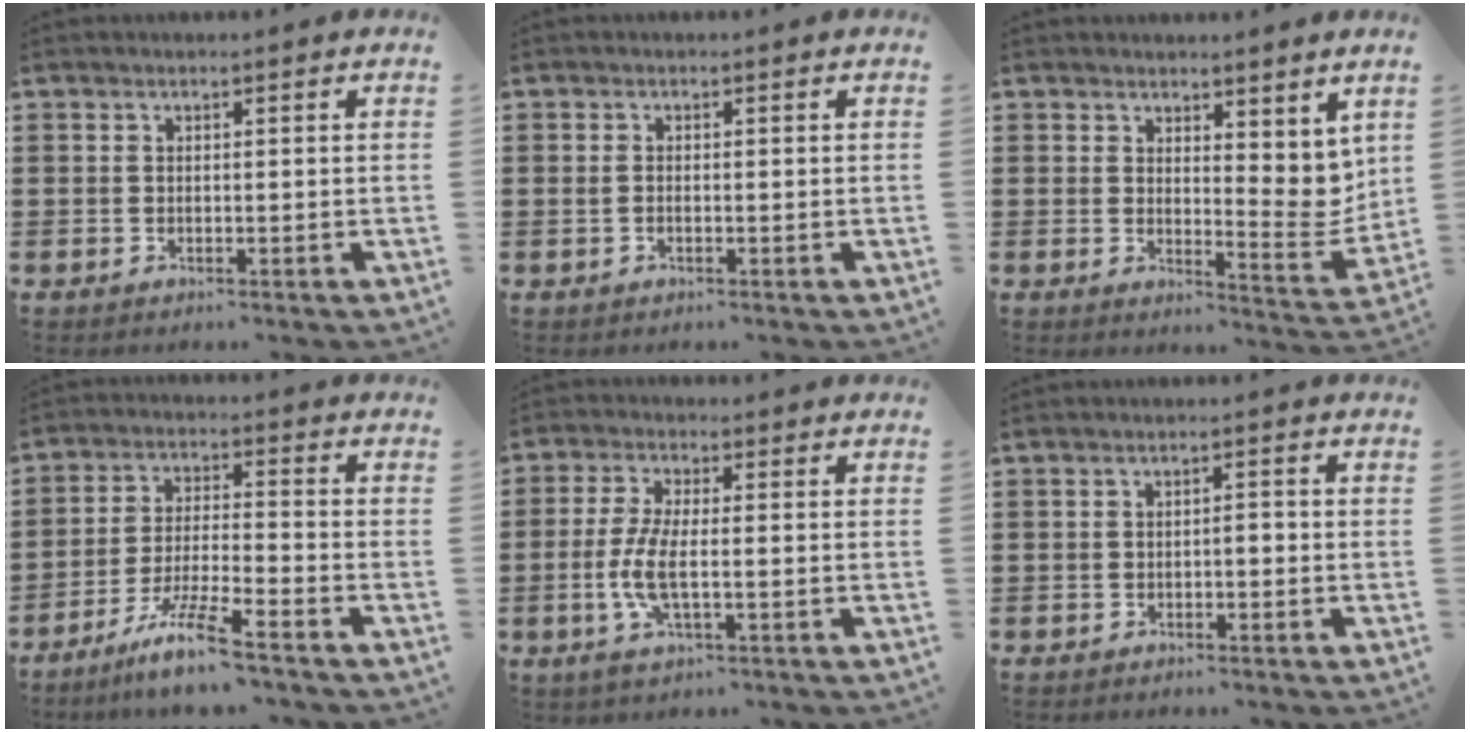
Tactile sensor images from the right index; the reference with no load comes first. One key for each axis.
{"total": 0.7, "fx": -0.3, "fy": 0.1, "fz": 0.6, "tx": -0.014, "ty": -0.006, "tz": -0.005}
{"total": 5.9, "fx": 4.1, "fy": 2.8, "fz": 3.2, "tx": -0.040, "ty": -0.029, "tz": 0.074}
{"total": 8.4, "fx": -6.6, "fy": -0.1, "fz": 5.2, "tx": -0.116, "ty": -0.014, "tz": -0.132}
{"total": 6.5, "fx": -1.5, "fy": 1.9, "fz": 6.0, "tx": -0.141, "ty": -0.013, "tz": -0.036}
{"total": 1.1, "fx": -0.7, "fy": 0.4, "fz": 0.8, "tx": -0.017, "ty": -0.002, "tz": -0.013}